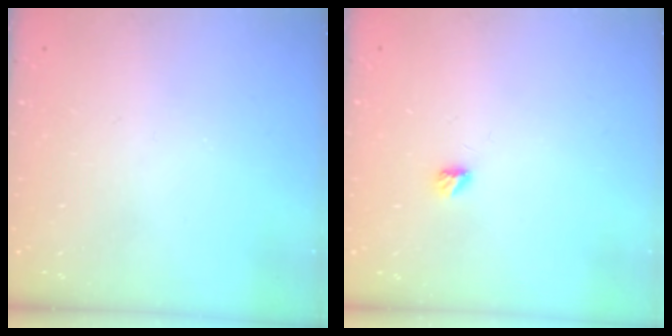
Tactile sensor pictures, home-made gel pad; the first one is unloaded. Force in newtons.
{"total": 3.3, "press": 3.3, "slide": 0.4}